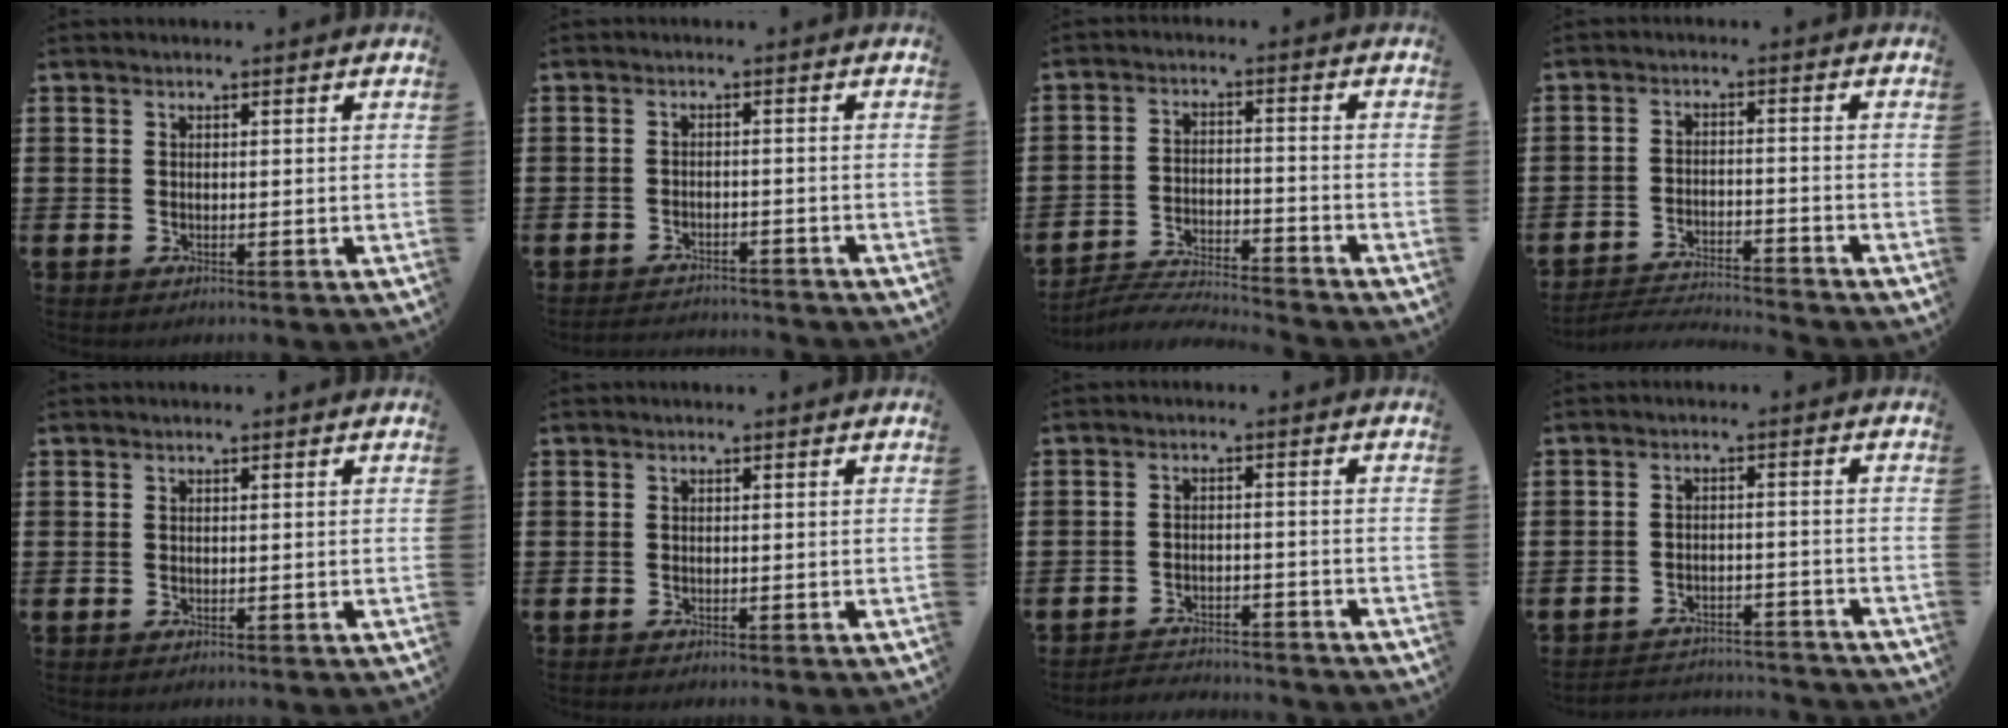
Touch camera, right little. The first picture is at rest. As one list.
[{"total": 2.1, "force": [-2.1, 0.0, -0.1], "torque": [-0.004, 0.001, -0.045]}, {"total": 4.0, "force": [-4.0, -0.1, 0.3], "torque": [-0.009, -0.002, -0.084]}, {"total": 3.0, "force": [-3.0, 0.0, 0.1], "torque": [-0.007, 0.004, -0.066]}, {"total": 0.0}, {"total": 0.0}, {"total": 2.7, "force": [-2.7, 0.1, -0.2], "torque": [-0.005, 0.003, -0.059]}, {"total": 2.9, "force": [-2.9, 0.1, -0.1], "torque": [-0.005, 0.002, -0.064]}]